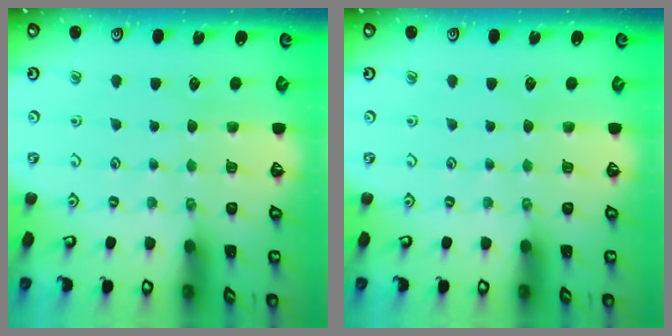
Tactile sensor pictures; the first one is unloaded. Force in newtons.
{"total": 0.0}